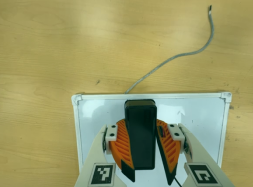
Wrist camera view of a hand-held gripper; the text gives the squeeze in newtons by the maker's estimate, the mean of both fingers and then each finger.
{"total": 14.0, "left": 12.6, "right": 15.5}